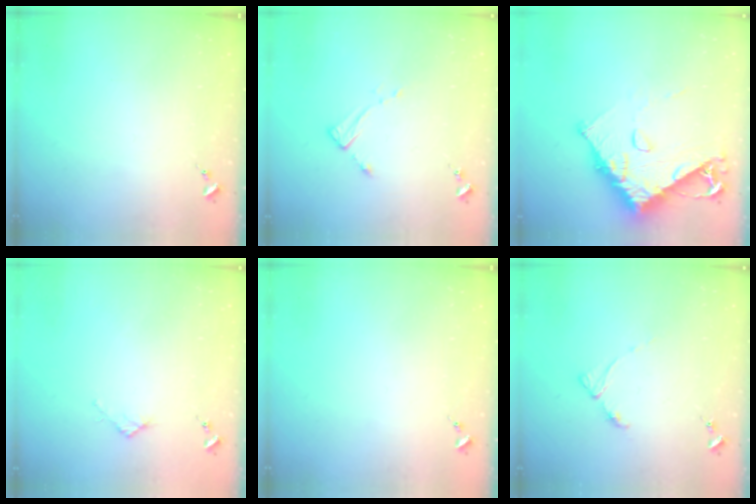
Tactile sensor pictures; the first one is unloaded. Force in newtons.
{"total": 2.6, "press": 2.6, "slide": 0.4}
{"total": 15.0, "press": 14.9, "slide": 1.4}
{"total": 2.7, "press": 2.7, "slide": 0.3}
{"total": 0.0}
{"total": 4.5, "press": 4.5, "slide": 0.5}